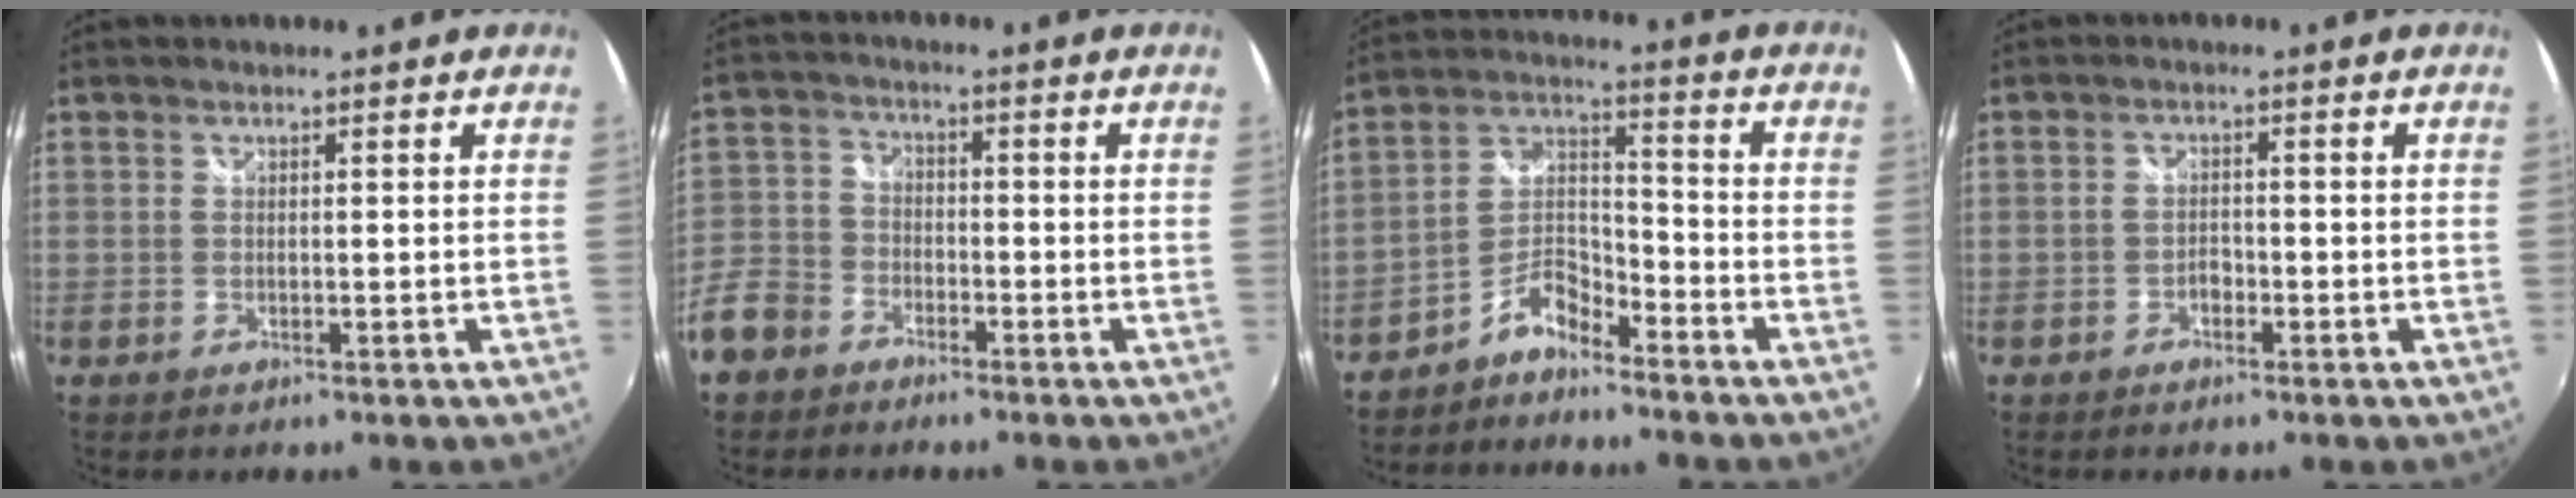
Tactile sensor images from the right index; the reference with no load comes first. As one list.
[{"total": 10.8, "force": [-6.3, 7.9, 3.9], "torque": [-0.107, 0.021, -0.127]}, {"total": 6.4, "force": [-5.2, 2.2, 3.1], "torque": [-0.068, 0.031, -0.103]}, {"total": 1.8, "force": [-1.2, 1.1, 0.7], "torque": [-0.016, 0.003, -0.020]}]